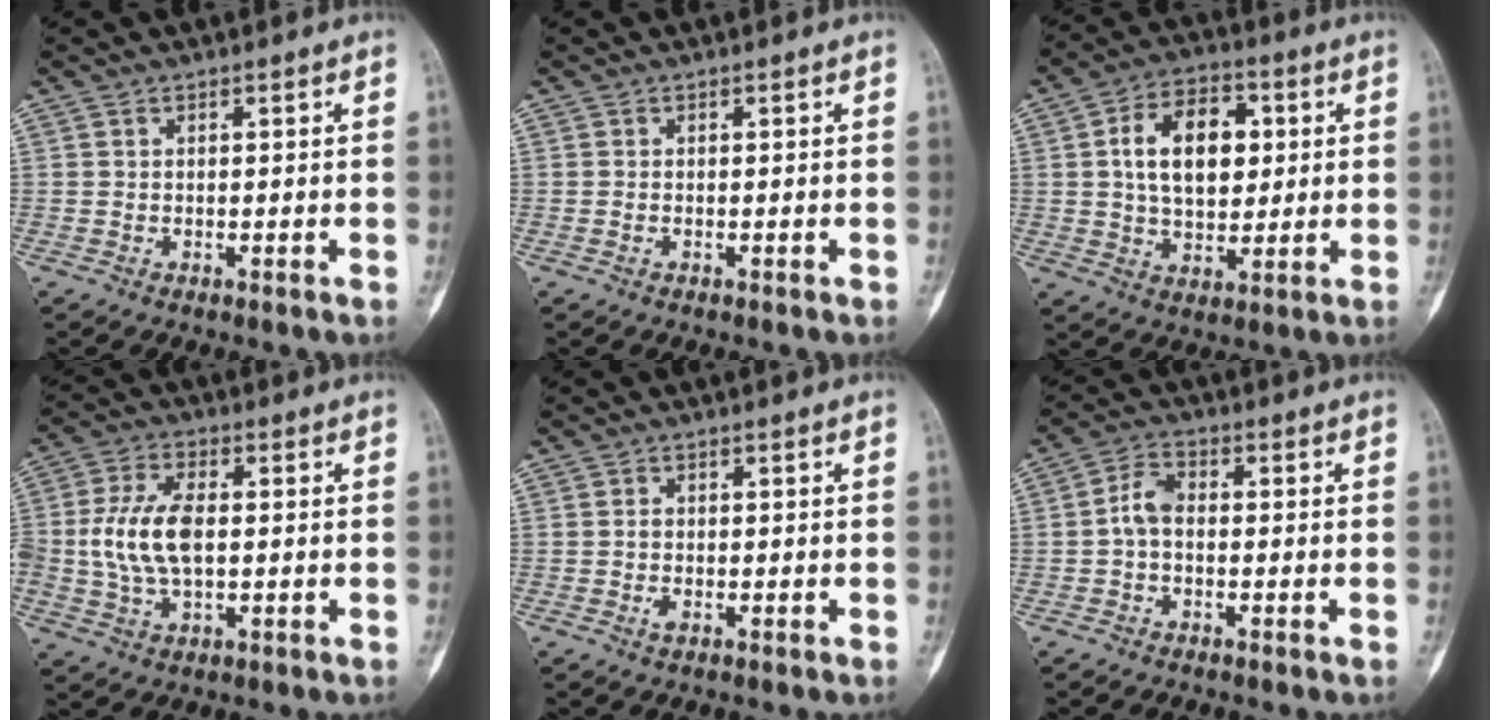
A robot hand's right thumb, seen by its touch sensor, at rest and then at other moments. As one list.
[{"total": 0.0}, {"total": 13.6, "force": [2.4, 8.6, 10.2], "torque": [-0.140, 0.005, 0.036]}, {"total": 11.1, "force": [-0.1, 6.1, 9.2], "torque": [-0.193, 0.010, -0.001]}, {"total": 1.6, "force": [-0.6, 1.0, 1.1], "torque": [-0.016, 0.005, -0.012]}, {"total": 4.5, "force": [-0.6, 2.8, 3.5], "torque": [-0.062, 0.016, -0.022]}]